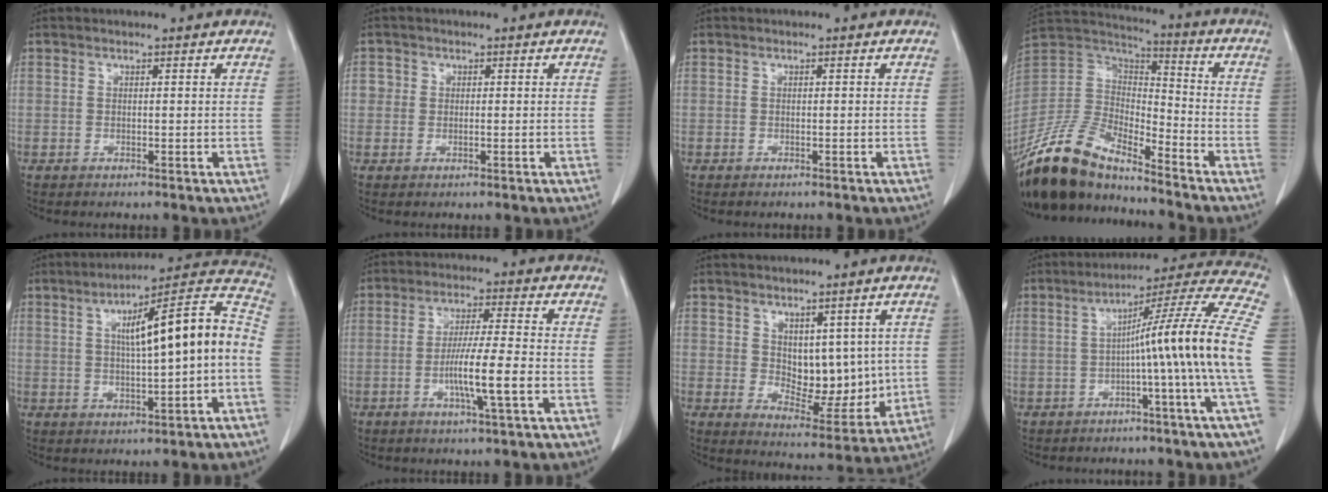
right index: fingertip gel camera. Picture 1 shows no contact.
{"total": 1.8, "force": [0.2, 1.7, 0.4], "torque": [0.005, 0.004, 0.001]}
{"total": 0.0}
{"total": 16.9, "force": [-14.4, 4.7, 7.4], "torque": [-0.150, 0.012, -0.280]}
{"total": 15.7, "force": [0.4, 1.5, 15.6], "torque": [-0.222, 0.039, 0.004]}
{"total": 7.9, "force": [-2.4, -0.4, 7.5], "torque": [-0.137, -0.005, -0.045]}
{"total": 8.5, "force": [1.6, 5.0, 6.7], "torque": [-0.088, -0.007, 0.044]}
{"total": 15.5, "force": [-2.1, -2.9, 15.1], "torque": [-0.201, 0.019, -0.043]}